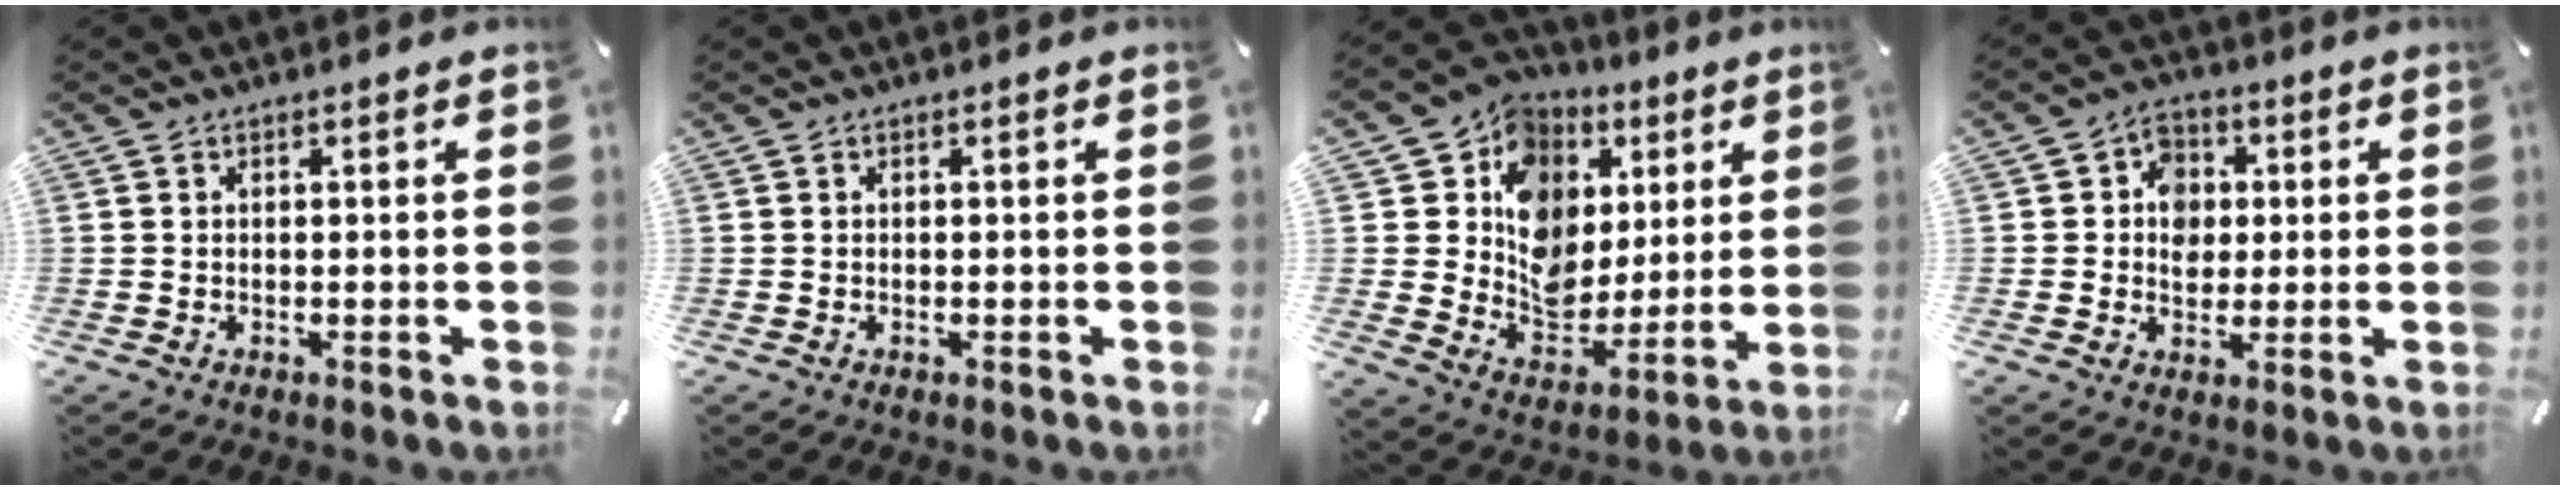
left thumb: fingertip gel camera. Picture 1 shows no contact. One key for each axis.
{"total": 0.0}
{"total": 12.9, "fx": 3.9, "fy": 11.7, "fz": 3.8, "tx": -0.060, "ty": -0.042, "tz": 0.076}
{"total": 7.2, "fx": 0.2, "fy": 6.5, "fz": 3.1, "tx": -0.031, "ty": 0.005, "tz": 0.000}